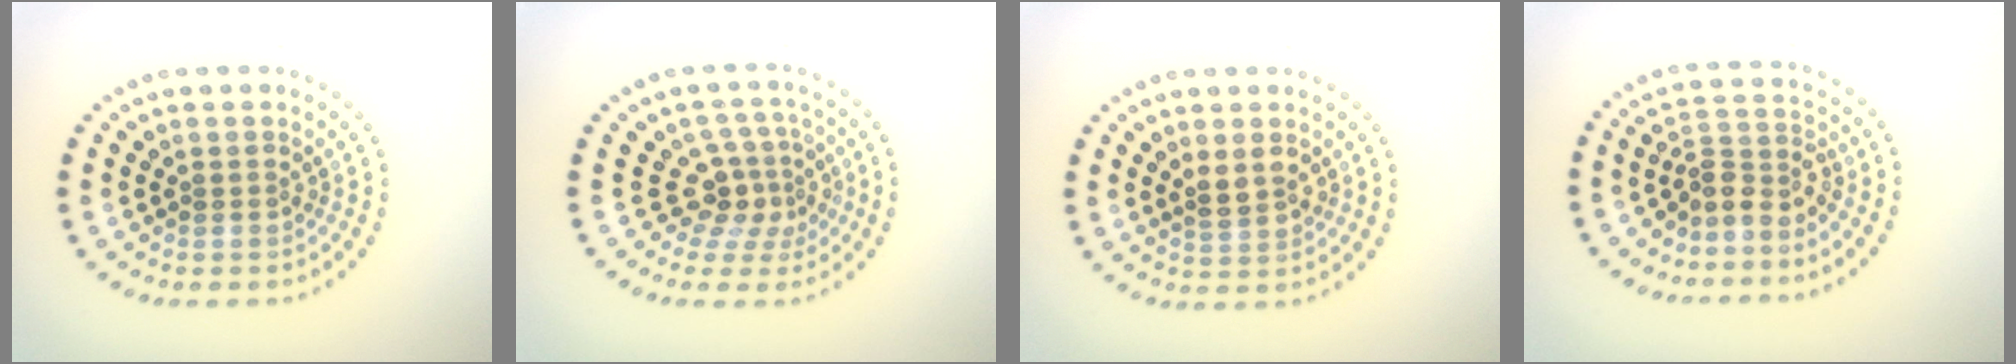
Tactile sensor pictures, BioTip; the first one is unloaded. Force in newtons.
{"total": 3.1, "press": 2.3, "slide": 2.1}
{"total": 2.1, "press": 2.0, "slide": 0.5}
{"total": 2.8, "press": 2.0, "slide": 1.9}